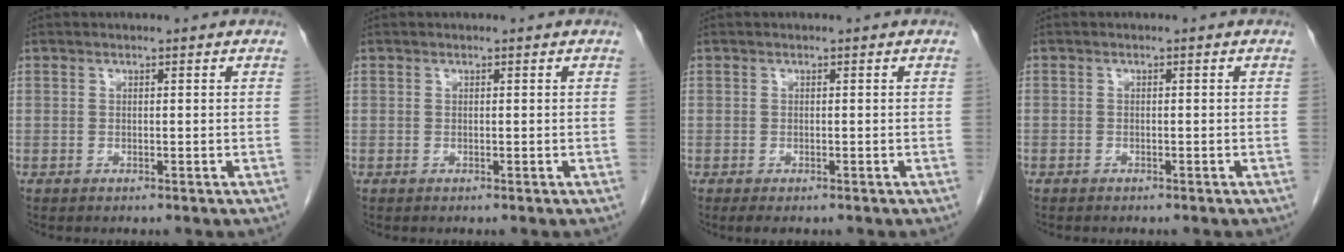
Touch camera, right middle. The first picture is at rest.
{"total": 0.0}
{"total": 1.8, "force": [-1.4, 0.7, 1.0], "torque": [-0.018, -0.005, -0.015]}
{"total": 0.5, "force": [-0.4, 0.3, 0.1], "torque": [-0.007, 0.003, -0.010]}